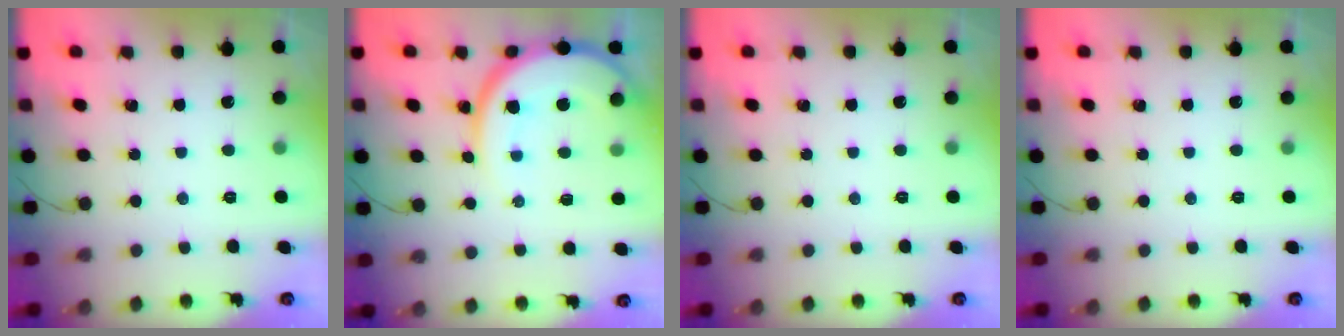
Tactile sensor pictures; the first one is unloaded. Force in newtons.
{"total": 11.1, "press": 11.0, "slide": 1.2}
{"total": 0.0}
{"total": 0.0}